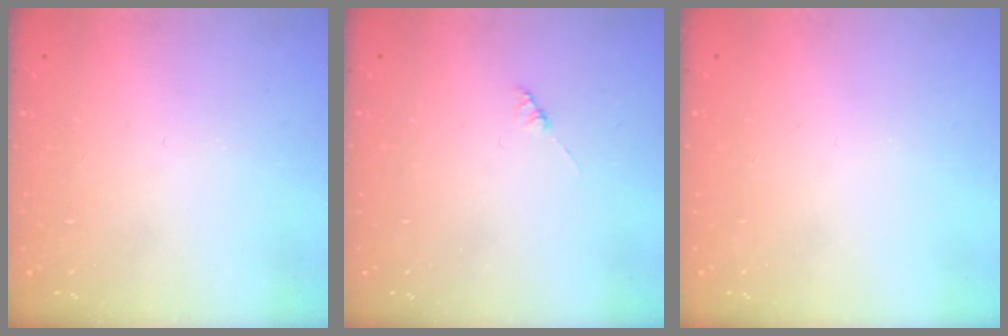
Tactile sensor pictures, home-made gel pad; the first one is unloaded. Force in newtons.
{"total": 0.9, "press": 0.8, "slide": 0.2}
{"total": 0.0}